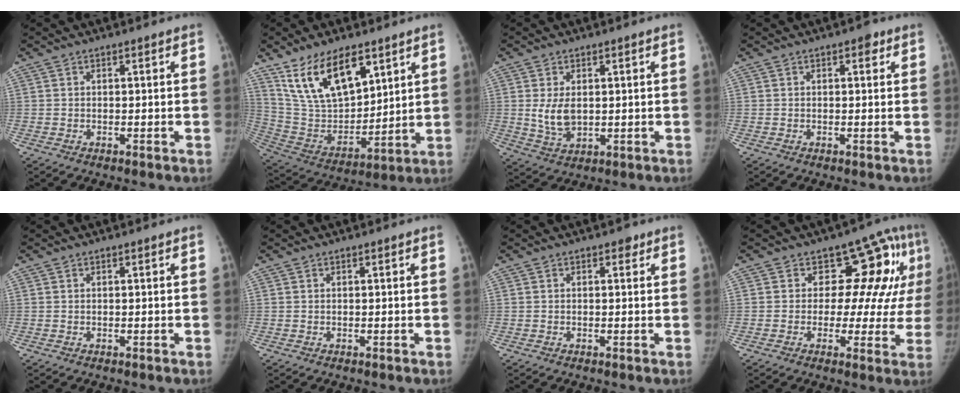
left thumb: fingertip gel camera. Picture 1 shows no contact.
{"total": 17.9, "force": [10.7, 8.9, 11.4], "torque": [-0.162, -0.048, 0.218]}
{"total": 5.9, "force": [0.7, 3.7, 4.5], "torque": [-0.078, -0.011, 0.022]}
{"total": 1.7, "force": [0.8, 0.9, 1.2], "torque": [-0.006, 0.001, 0.007]}
{"total": 0.0}
{"total": 0.0}
{"total": 1.1, "force": [0.6, 0.7, 0.5], "torque": [0.004, -0.001, 0.004]}
{"total": 12.8, "force": [3.8, 8.0, 9.2], "torque": [-0.045, -0.004, 0.038]}